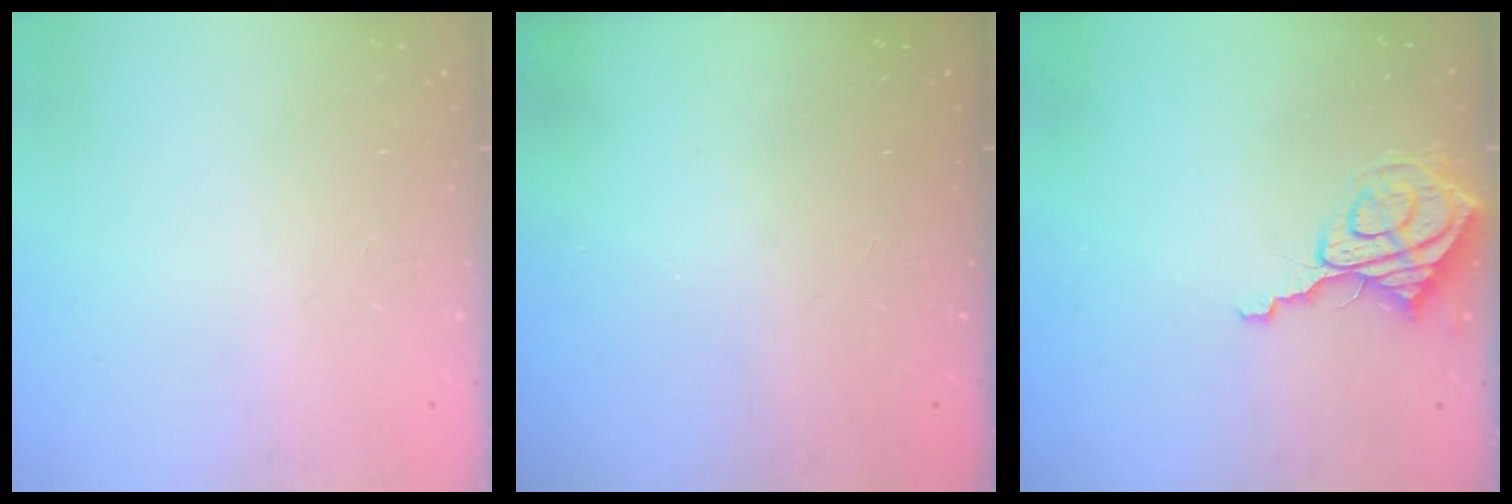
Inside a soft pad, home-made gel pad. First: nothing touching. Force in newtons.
{"total": 0.0}
{"total": 9.0, "press": 8.9, "slide": 1.1}